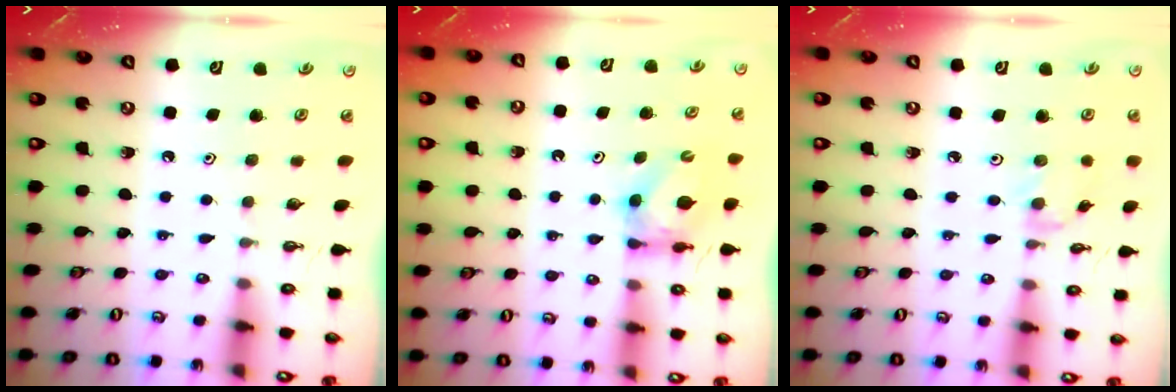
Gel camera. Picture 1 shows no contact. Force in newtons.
{"total": 6.1, "press": 6.0, "slide": 0.5}
{"total": 2.0, "press": 2.0, "slide": 0.4}